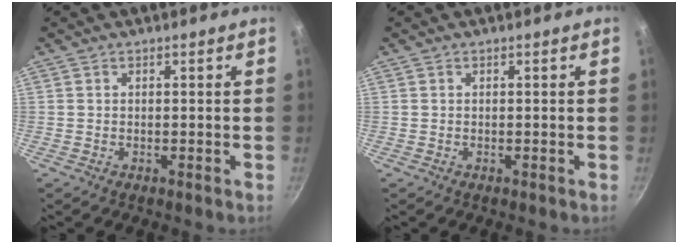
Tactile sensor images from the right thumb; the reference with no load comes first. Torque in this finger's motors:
{"motor_torque": [0.00, 0.00, 0.00, 0.00, 0.00]}